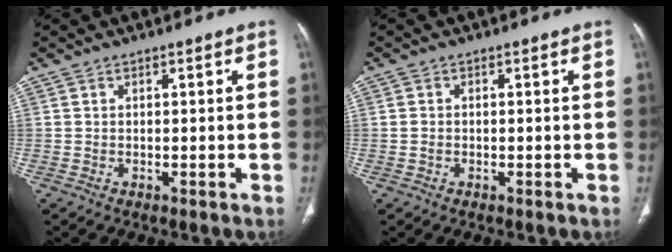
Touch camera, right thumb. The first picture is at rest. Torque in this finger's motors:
{"motor_torque": [-0.17, -0.44, -0.43, 0.27, 0.08]}